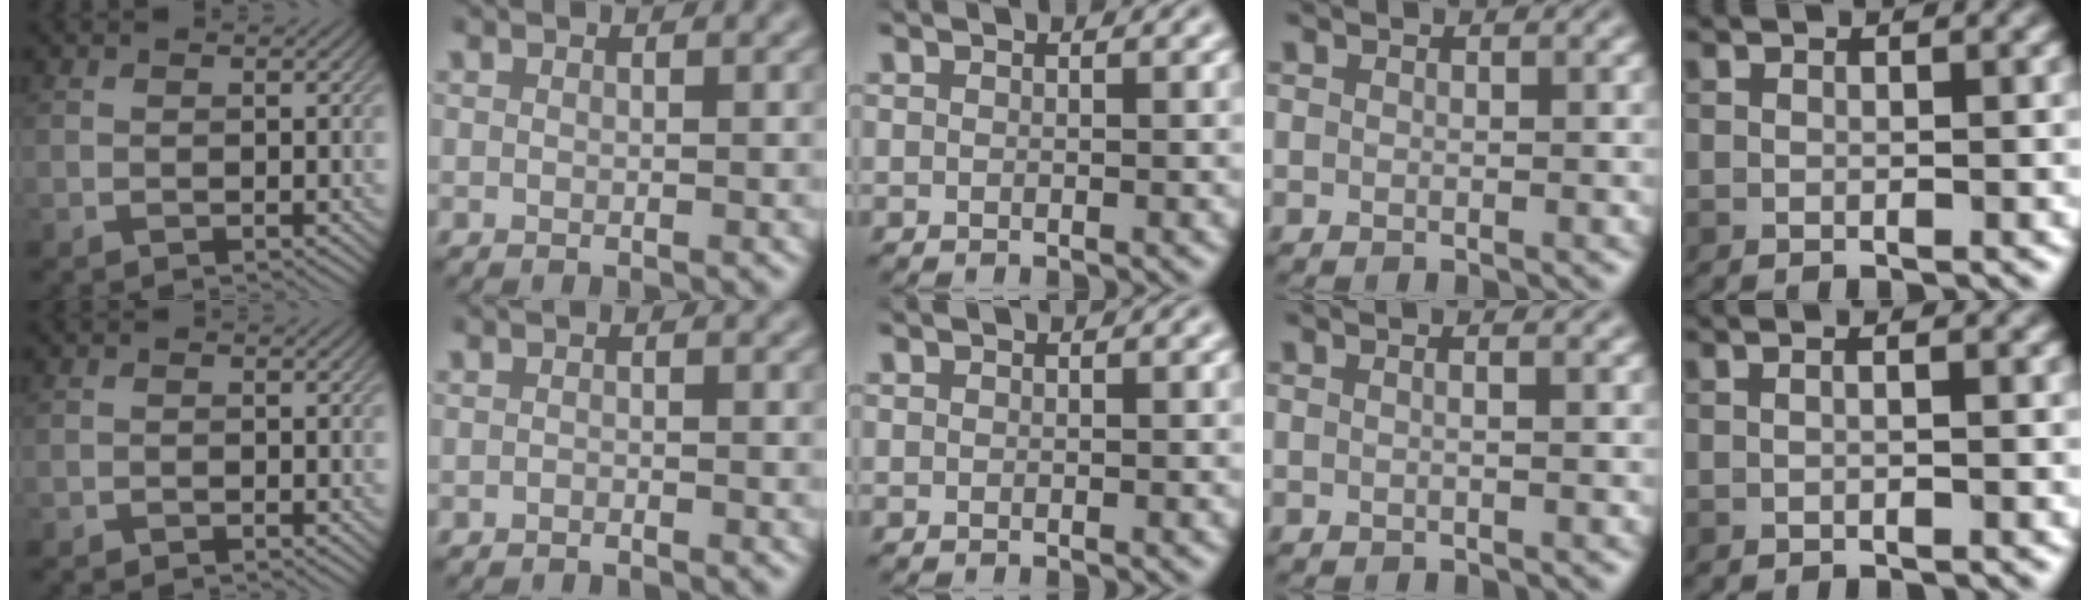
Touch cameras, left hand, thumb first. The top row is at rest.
{"thumb": {"total": 0.6, "force": [-0.6, -0.1, -0.1], "torque": [0.002, 0.000, -0.015]}, "index": {"total": 1.2, "force": [-1.1, -0.3, -0.2], "torque": [0.008, 0.001, -0.016]}, "ring": {"total": 1.9, "force": [0.6, 1.0, 1.5], "torque": [-0.007, 0.007, -0.022]}, "little": {"total": 0.8, "force": [0.1, 0.2, 0.8], "torque": [-0.008, -0.005, -0.006]}}